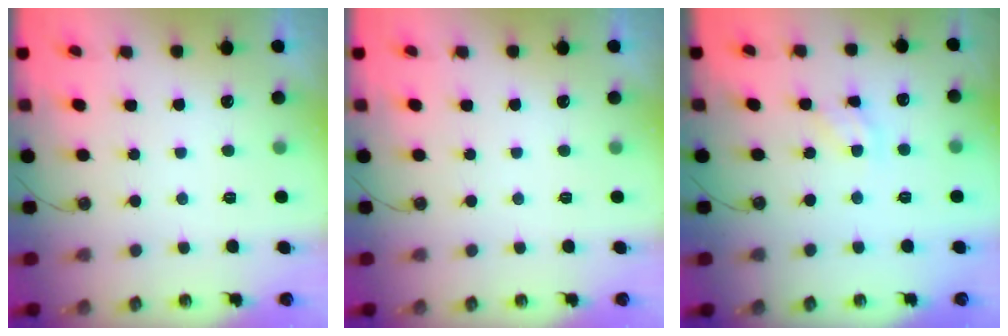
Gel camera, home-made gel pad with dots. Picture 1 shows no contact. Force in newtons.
{"total": 0.0}
{"total": 5.5, "press": 5.5, "slide": 0.4}